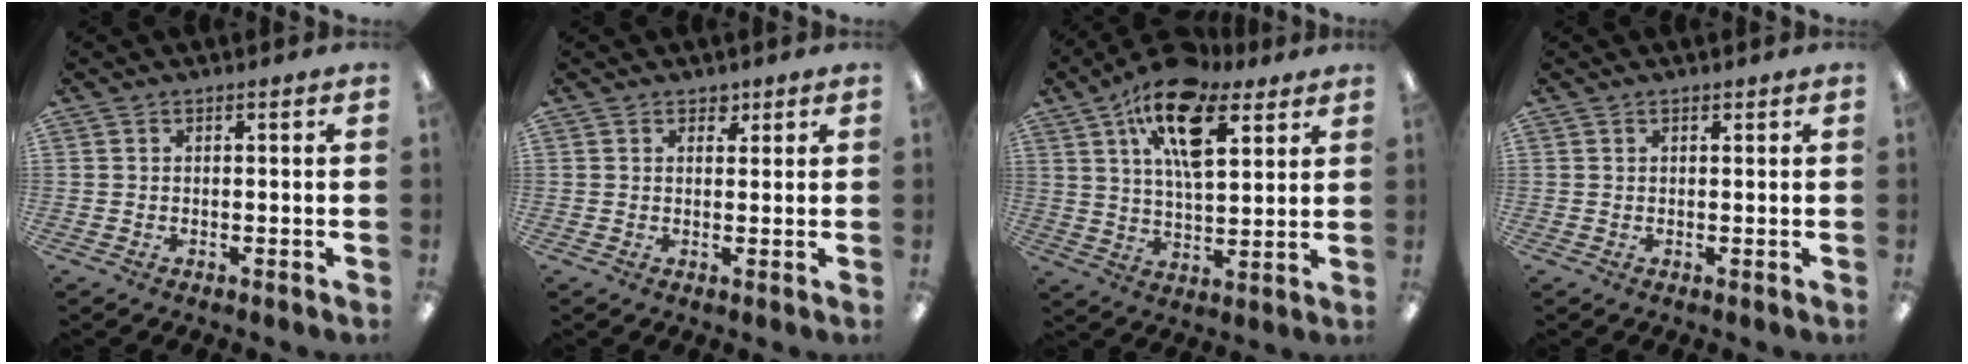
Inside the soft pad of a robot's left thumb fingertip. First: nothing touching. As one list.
[{"total": 2.0, "force": [1.3, 1.3, 0.7], "torque": [0.002, -0.005, 0.021]}, {"total": 17.8, "force": [9.7, 8.4, 12.4], "torque": [-0.205, -0.026, 0.165]}, {"total": 0.7, "force": [0.5, 0.3, 0.4], "torque": [-0.009, 0.001, 0.010]}]